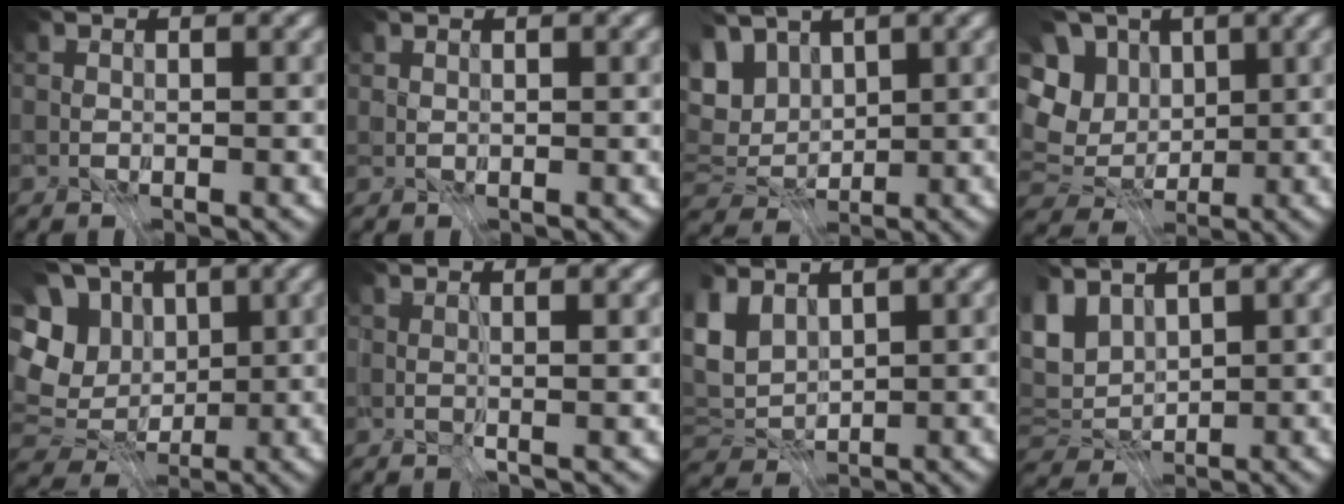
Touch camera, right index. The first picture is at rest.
{"total": 0.6, "force": [0.5, 0.3, 0.1], "torque": [-0.009, 0.000, 0.014]}
{"total": 5.1, "force": [1.3, 2.7, 4.2], "torque": [-0.088, 0.003, 0.039]}
{"total": 8.9, "force": [0.3, 7.6, 4.6], "torque": [-0.130, 0.011, 0.015]}
{"total": 9.8, "force": [-0.1, 8.5, 5.0], "torque": [-0.143, 0.008, 0.019]}
{"total": 1.7, "force": [-0.1, -1.7, 0.0], "torque": [0.004, -0.019, 0.017]}
{"total": 0.9, "force": [0.4, -0.1, 0.8], "torque": [-0.040, -0.011, 0.034]}
{"total": 3.2, "force": [1.1, 0.8, 2.9], "torque": [-0.075, 0.004, 0.041]}